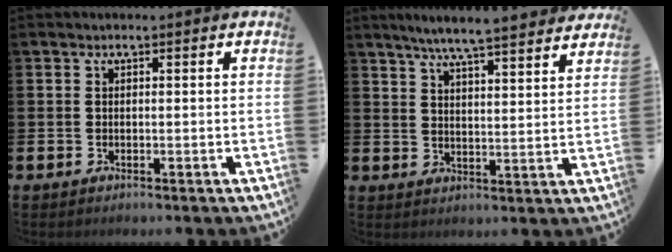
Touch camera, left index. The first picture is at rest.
{"total": 6.6, "force": [6.3, -0.2, 2.0], "torque": [-0.053, -0.035, 0.108]}